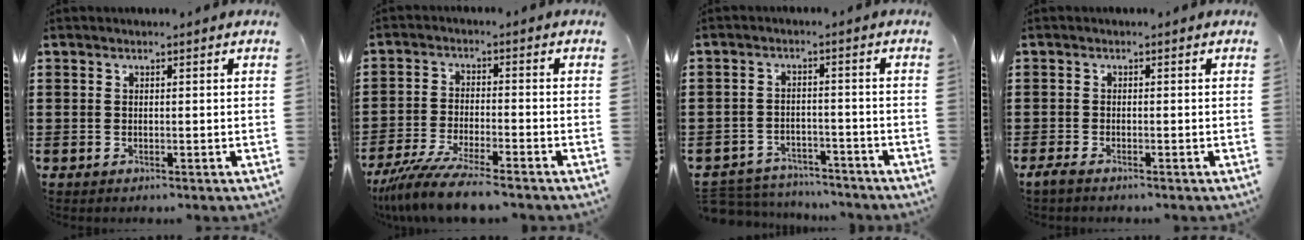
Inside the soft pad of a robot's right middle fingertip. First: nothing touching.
{"total": 7.2, "force": [-6.3, 0.0, 3.4], "torque": [-0.083, -0.016, -0.125]}
{"total": 3.9, "force": [-3.9, 0.7, -0.1], "torque": [-0.013, 0.001, -0.086]}
{"total": 1.1, "force": [-0.9, 0.3, 0.6], "torque": [-0.021, -0.004, -0.020]}